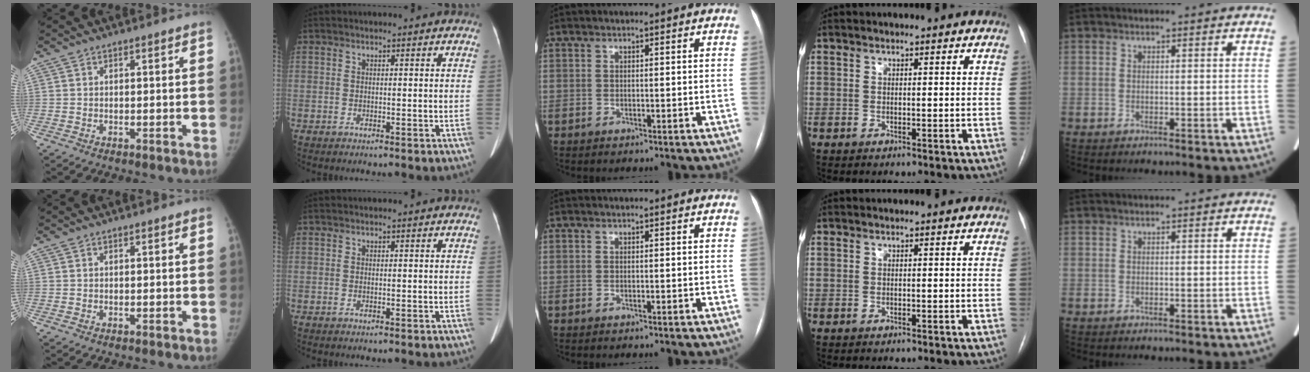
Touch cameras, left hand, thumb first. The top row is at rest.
{}